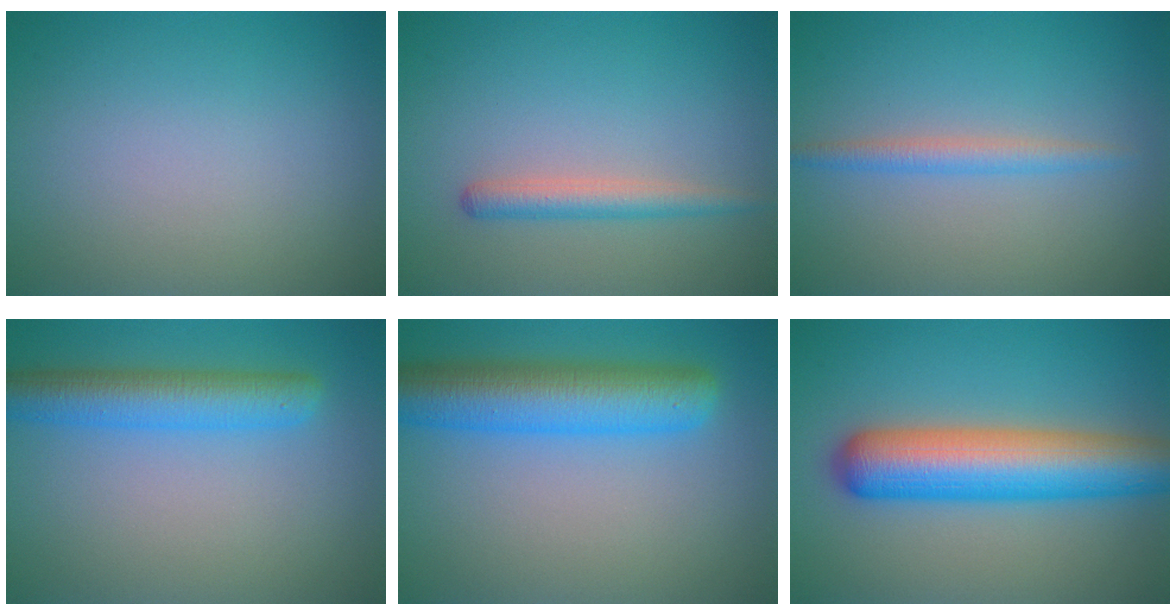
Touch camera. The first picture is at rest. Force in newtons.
{"total": 2.2, "press": 2.2, "slide": 0.1}
{"total": 1.9, "press": 1.9, "slide": 0.2}
{"total": 5.1, "press": 5.1, "slide": 0.3}
{"total": 7.7, "press": 7.6, "slide": 0.4}
{"total": 9.1, "press": 9.1, "slide": 0.2}